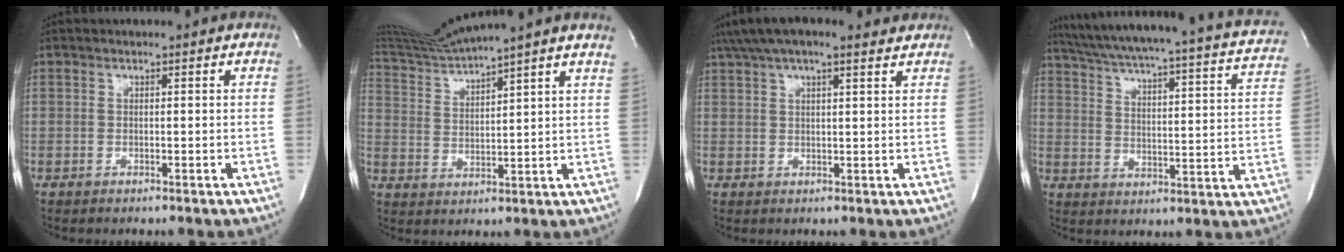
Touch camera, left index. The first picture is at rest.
{"total": 10.5, "force": [9.5, -2.9, 3.3], "torque": [-0.068, -0.017, 0.161]}
{"total": 11.9, "force": [9.4, 2.7, 6.7], "torque": [-0.125, 0.043, 0.139]}
{"total": 26.6, "force": [22.7, 2.4, 13.6], "torque": [-0.209, -0.038, 0.281]}